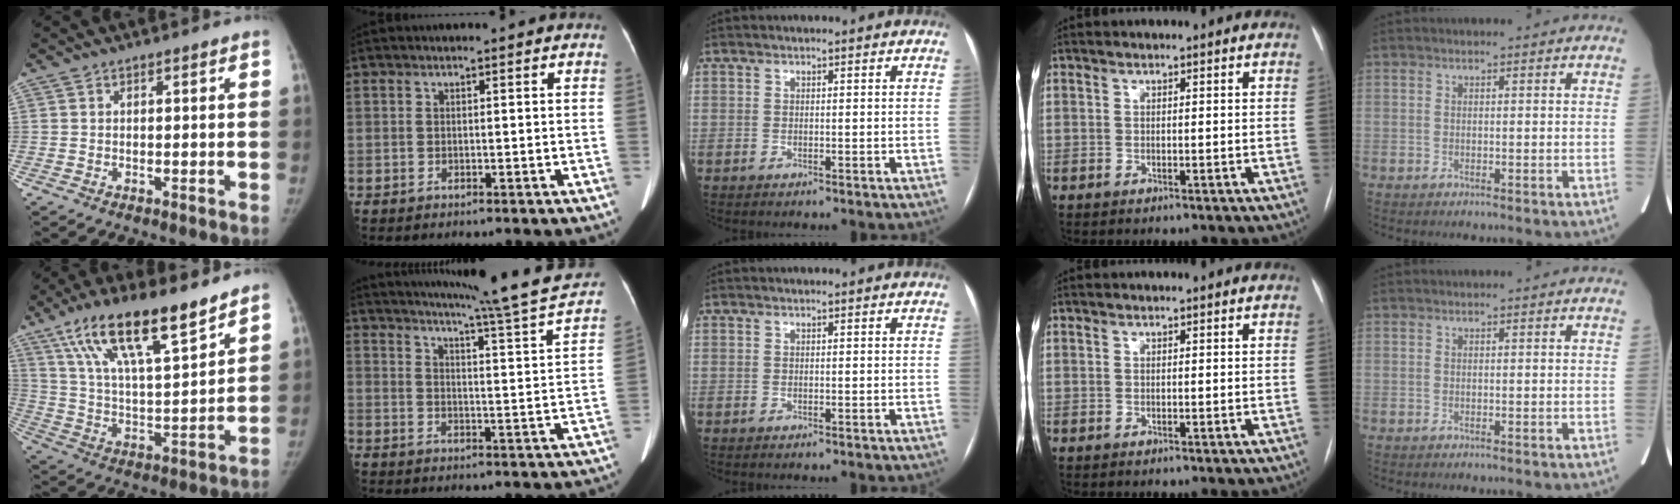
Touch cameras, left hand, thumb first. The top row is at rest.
{"thumb": {"total": 19.3, "force": [13.0, 5.0, 13.4], "torque": [-0.214, -0.047, 0.237]}, "index": {"total": 20.6, "force": [18.6, -1.5, 8.8], "torque": [-0.141, -0.056, 0.232]}}